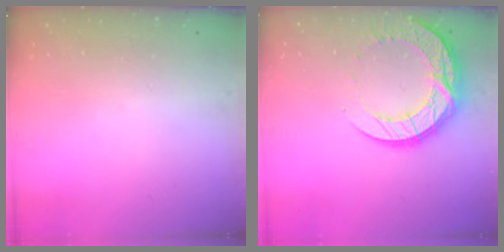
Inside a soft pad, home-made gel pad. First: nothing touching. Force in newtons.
{"total": 15.4, "press": 15.4, "slide": 1.2}